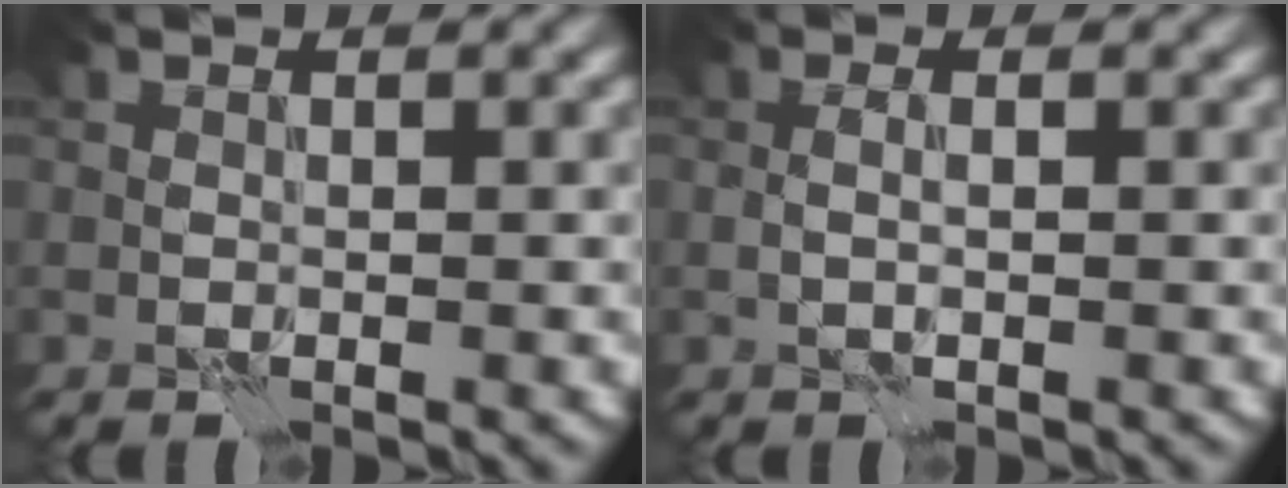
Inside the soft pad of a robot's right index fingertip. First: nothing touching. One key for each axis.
{"total": 0.8, "fx": 0.1, "fy": 0.0, "fz": 0.8, "tx": -0.013, "ty": 0.000, "tz": -0.003}